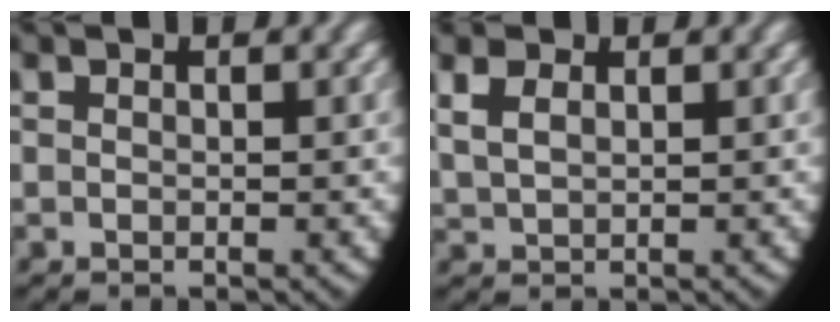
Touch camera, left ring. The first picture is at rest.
{"total": 2.9, "force": [1.5, 2.0, 1.6], "torque": [-0.043, 0.000, 0.034]}